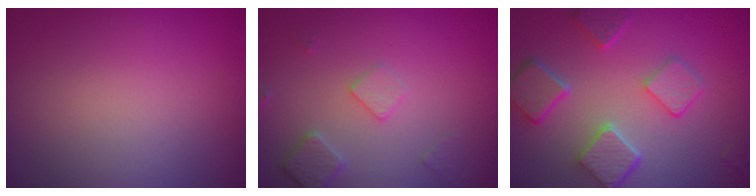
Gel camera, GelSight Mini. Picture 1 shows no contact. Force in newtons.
{"total": 2.5, "press": 2.4, "slide": 0.4}
{"total": 5.4, "press": 4.4, "slide": 3.2}